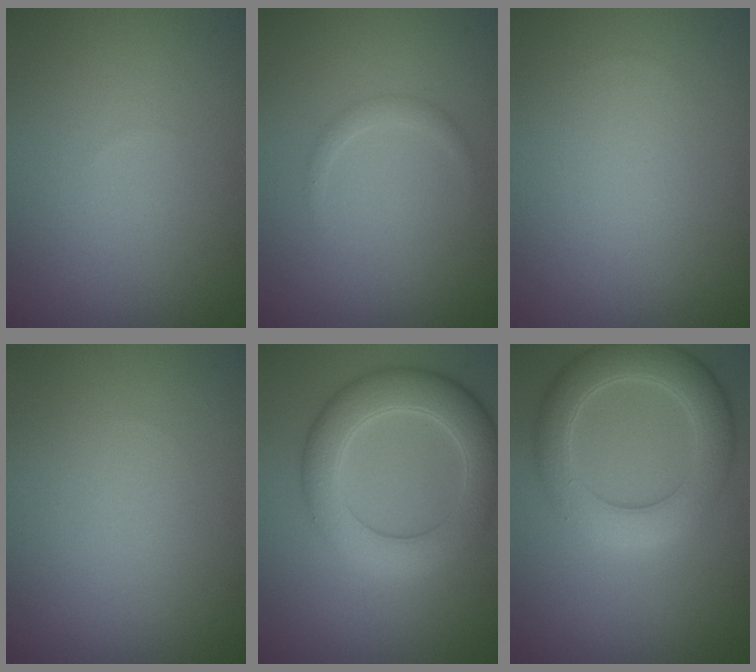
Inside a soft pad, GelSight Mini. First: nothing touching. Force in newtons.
{"total": 1.0, "press": 1.0, "slide": 0.0}
{"total": 0.0}
{"total": 0.0}
{"total": 6.4, "press": 6.4, "slide": 0.3}
{"total": 5.9, "press": 5.9, "slide": 0.4}